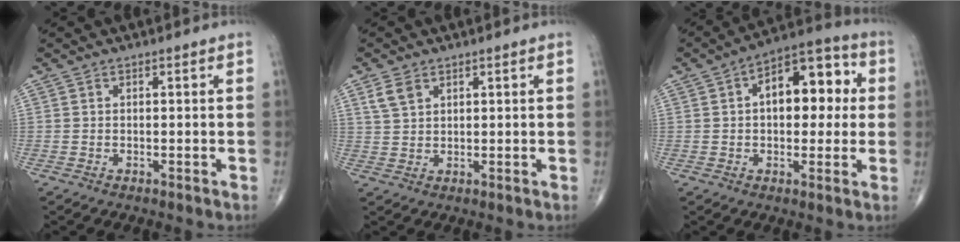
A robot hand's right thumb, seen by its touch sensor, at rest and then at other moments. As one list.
[{"total": 3.6, "force": [2.0, 2.3, 1.9], "torque": [-0.034, -0.003, 0.047]}, {"total": 14.2, "force": [2.4, 7.9, 11.5], "torque": [-0.126, 0.029, 0.026]}]